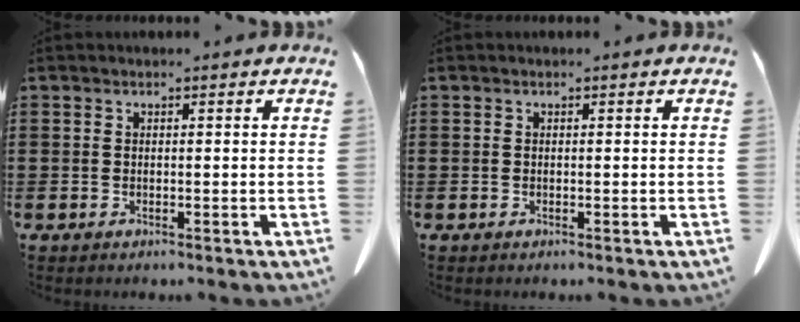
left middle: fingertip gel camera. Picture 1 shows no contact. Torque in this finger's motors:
{"motor_torque": [-0.02, 0.01, 0.00, 0.01]}